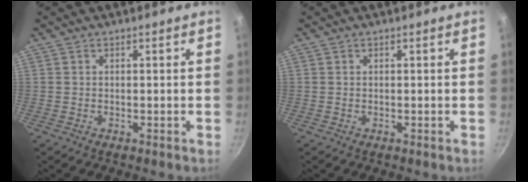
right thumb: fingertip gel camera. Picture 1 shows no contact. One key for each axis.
{"total": 0.0}